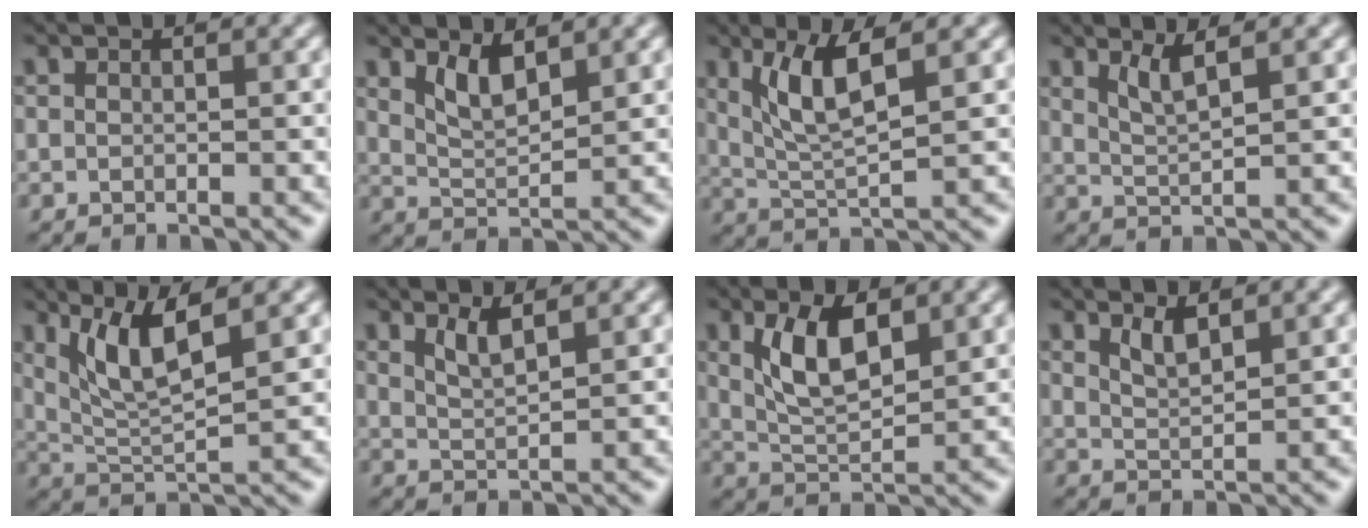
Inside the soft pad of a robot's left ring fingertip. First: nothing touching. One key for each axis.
{"total": 2.9, "fx": 1.9, "fy": 0.8, "fz": 2.0, "tx": -0.042, "ty": -0.011, "tz": 0.040}
{"total": 4.8, "fx": 1.9, "fy": 1.0, "fz": 4.3, "tx": -0.092, "ty": -0.005, "tz": 0.042}
{"total": 2.4, "fx": 1.5, "fy": 0.4, "fz": 1.8, "tx": -0.030, "ty": -0.004, "tz": 0.032}
{"total": 5.1, "fx": 2.6, "fy": 1.1, "fz": 4.3, "tx": -0.087, "ty": -0.007, "tz": 0.054}
{"total": 2.1, "fx": 1.4, "fy": 0.5, "fz": 1.5, "tx": -0.027, "ty": -0.005, "tz": 0.028}
{"total": 5.0, "fx": 1.9, "fy": 2.2, "fz": 4.0, "tx": -0.088, "ty": -0.001, "tz": 0.037}
{"total": 1.8, "fx": 1.3, "fy": 0.5, "fz": 1.2, "tx": -0.025, "ty": -0.005, "tz": 0.028}